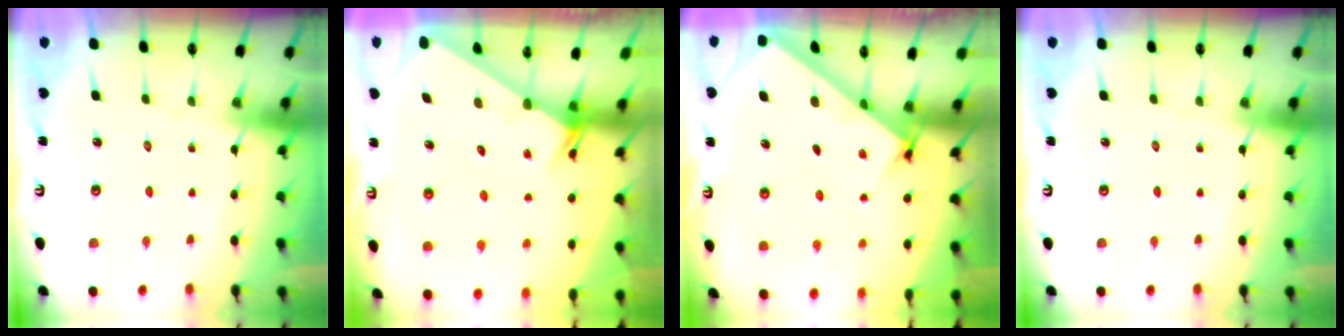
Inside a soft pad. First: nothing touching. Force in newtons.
{"total": 2.6, "press": 2.6, "slide": 0.0}
{"total": 2.5, "press": 2.5, "slide": 0.3}
{"total": 0.0}